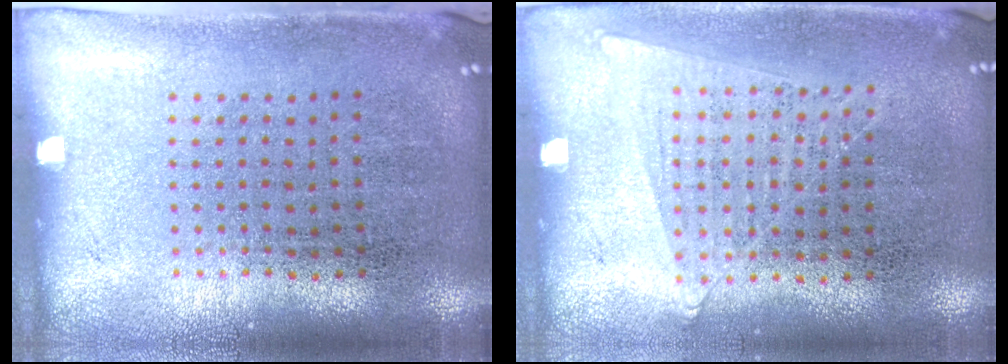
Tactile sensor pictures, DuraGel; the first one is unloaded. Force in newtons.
{"total": 0.7, "press": 0.5, "slide": 0.5}